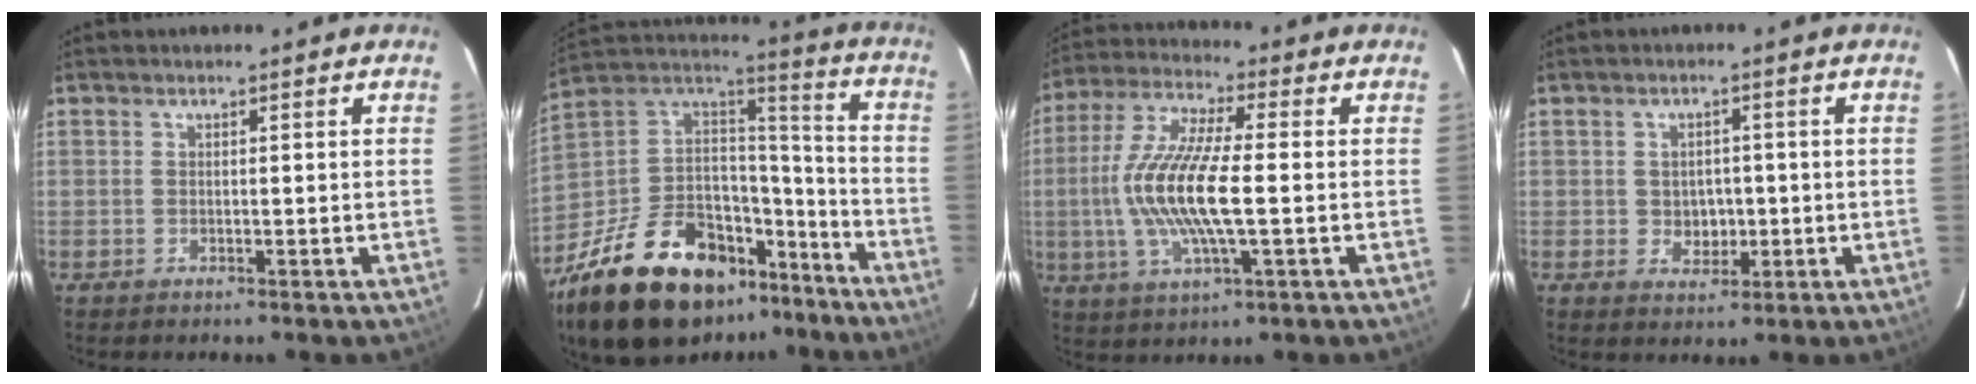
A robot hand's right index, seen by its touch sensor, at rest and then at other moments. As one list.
[{"total": 31.2, "force": [-20.3, 15.0, 18.3], "torque": [-0.361, 0.002, -0.312]}, {"total": 16.1, "force": [-1.5, 3.3, 15.7], "torque": [-0.314, -0.002, -0.032]}, {"total": 3.9, "force": [-0.4, 3.4, 1.8], "torque": [-0.034, 0.006, 0.004]}]